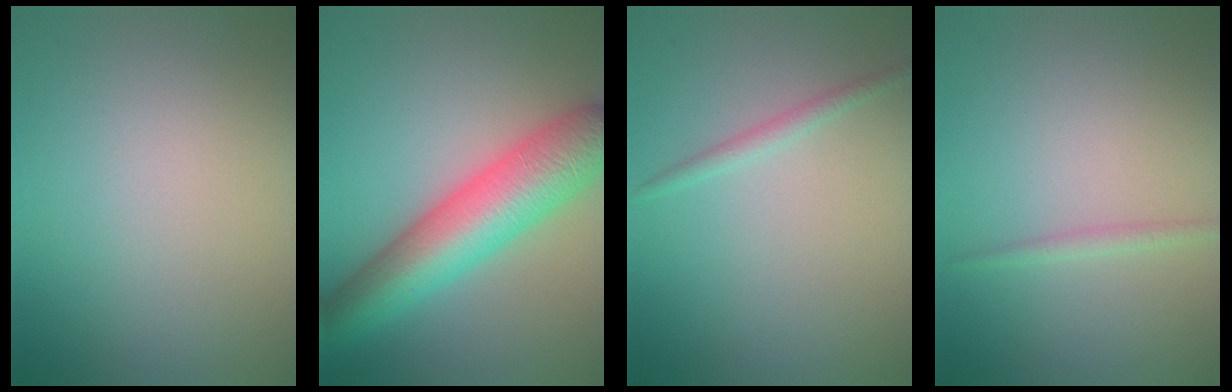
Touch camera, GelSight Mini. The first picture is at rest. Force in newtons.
{"total": 9.5, "press": 9.5, "slide": 0.2}
{"total": 1.2, "press": 1.2, "slide": 0.1}
{"total": 1.1, "press": 1.1, "slide": 0.1}